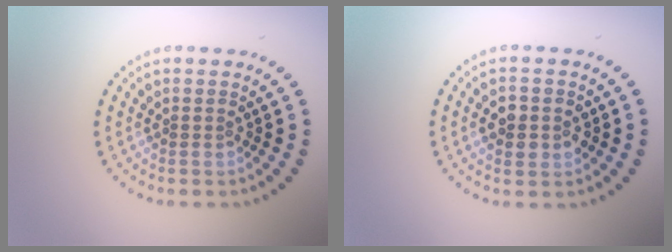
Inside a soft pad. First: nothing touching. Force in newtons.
{"total": 2.5, "press": 2.5, "slide": 0.3}